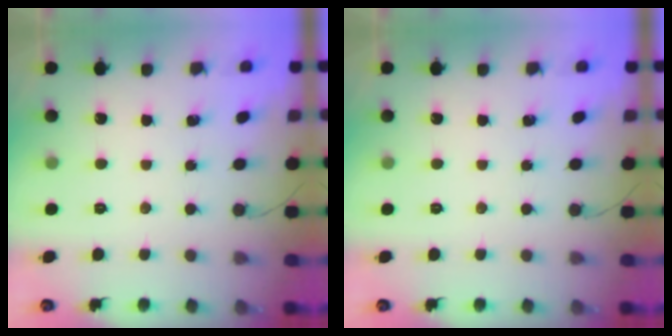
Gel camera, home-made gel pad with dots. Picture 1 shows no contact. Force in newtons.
{"total": 0.0}